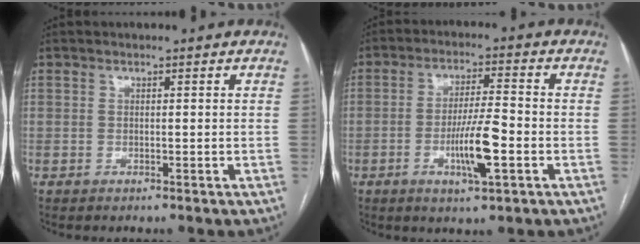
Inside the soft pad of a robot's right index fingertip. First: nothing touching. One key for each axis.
{"total": 8.2, "fx": -2.6, "fy": 0.8, "fz": 7.7, "tx": -0.141, "ty": -0.002, "tz": -0.045}